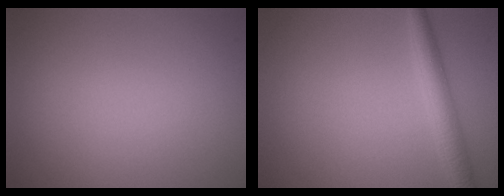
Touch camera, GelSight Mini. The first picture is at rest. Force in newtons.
{"total": 2.7, "press": 2.7, "slide": 0.1}